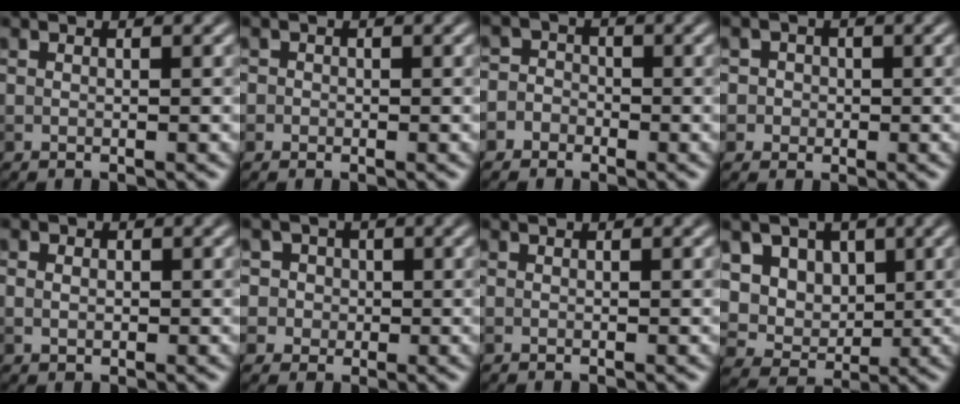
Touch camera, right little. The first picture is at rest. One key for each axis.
{"total": 0.9, "fx": -0.1, "fy": 0.9, "fz": 0.0, "tx": 0.011, "ty": -0.005, "tz": -0.006}
{"total": 4.0, "fx": -1.8, "fy": 3.5, "fz": 0.3, "tx": 0.028, "ty": 0.011, "tz": -0.056}
{"total": 2.7, "fx": 0.4, "fy": 2.6, "fz": 0.6, "tx": 0.013, "ty": 0.011, "tz": -0.007}
{"total": 1.7, "fx": 0.4, "fy": 1.3, "fz": 1.0, "tx": -0.014, "ty": 0.010, "tz": -0.003}
{"total": 5.0, "fx": 1.5, "fy": 4.5, "fz": 1.4, "tx": -0.009, "ty": 0.027, "tz": 0.003}
{"total": 0.0}
{"total": 9.4, "fx": 3.3, "fy": 7.6, "fz": 4.4, "tx": -0.084, "ty": 0.014, "tz": 0.047}